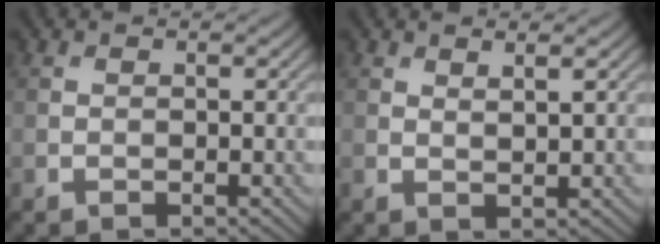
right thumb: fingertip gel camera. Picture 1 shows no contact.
{"total": 1.4, "force": [1.0, 0.1, 0.9], "torque": [-0.019, -0.001, 0.018]}